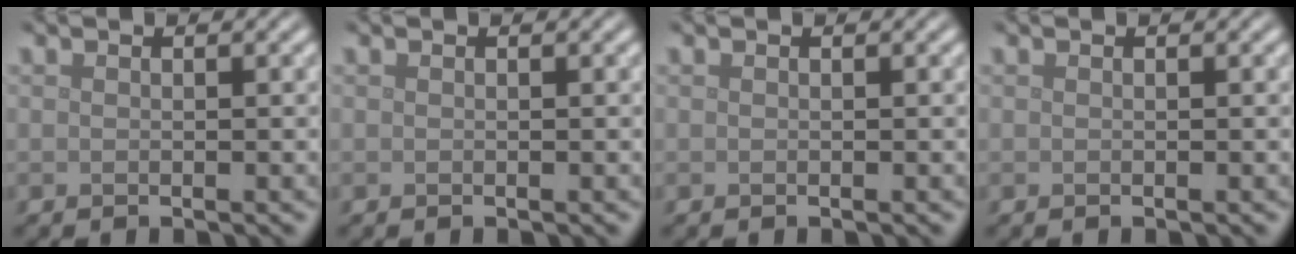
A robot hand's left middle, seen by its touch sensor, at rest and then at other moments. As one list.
[{"total": 0.0}, {"total": 0.0}, {"total": 0.0}]